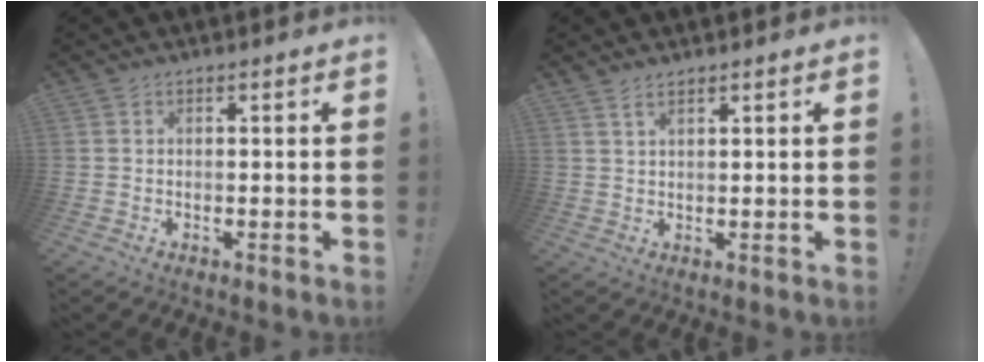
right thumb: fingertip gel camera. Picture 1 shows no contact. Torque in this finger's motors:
{"motor_torque": [-0.56, 0.11, -0.27, 0.26, 0.07]}